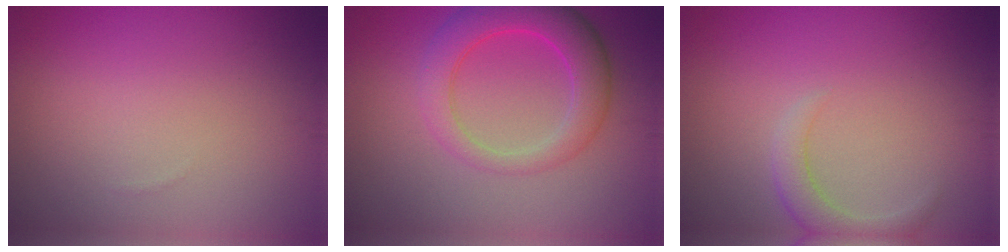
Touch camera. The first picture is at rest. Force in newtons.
{"total": 5.3, "press": 5.3, "slide": 0.2}
{"total": 2.2, "press": 2.2, "slide": 0.2}